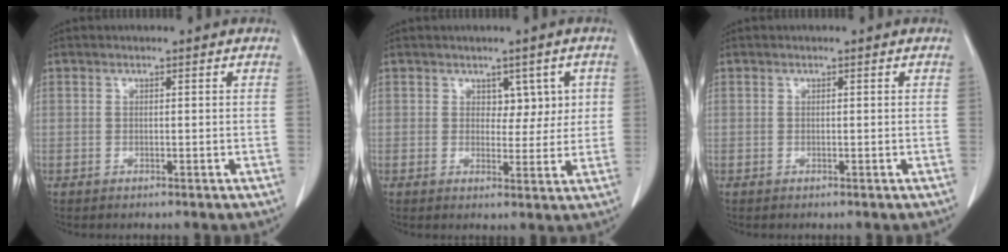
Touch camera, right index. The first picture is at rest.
{"total": 4.0, "force": [1.3, 2.6, 2.8], "torque": [-0.022, 0.007, 0.021]}
{"total": 0.0}